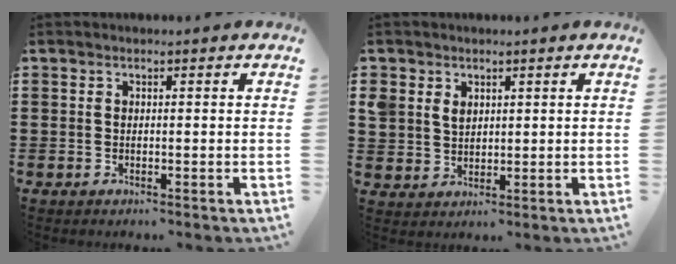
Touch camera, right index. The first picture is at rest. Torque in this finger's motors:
{"motor_torque": [0.16, 0.08, 0.10, 0.08]}